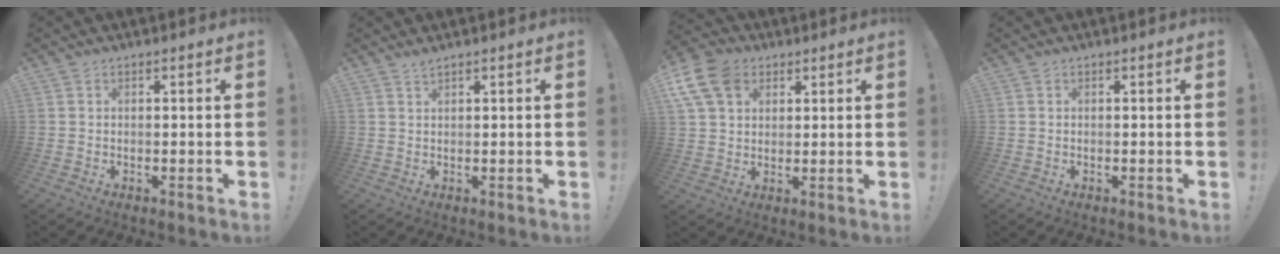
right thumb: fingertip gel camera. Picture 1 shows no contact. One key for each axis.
{"total": 1.4, "fx": 1.2, "fy": 0.0, "fz": 0.5, "tx": -0.005, "ty": -0.005, "tz": 0.022}
{"total": 12.5, "fx": 5.6, "fy": 8.9, "fz": 6.7, "tx": -0.138, "ty": -0.020, "tz": 0.109}
{"total": 0.0}